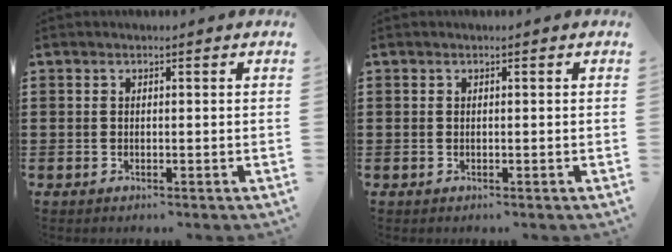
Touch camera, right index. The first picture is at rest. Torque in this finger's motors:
{"motor_torque": [0.00, 0.00, 0.00, 0.00]}